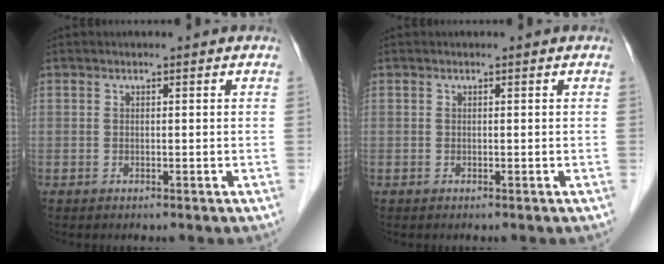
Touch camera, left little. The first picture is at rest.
{"total": 0.0}